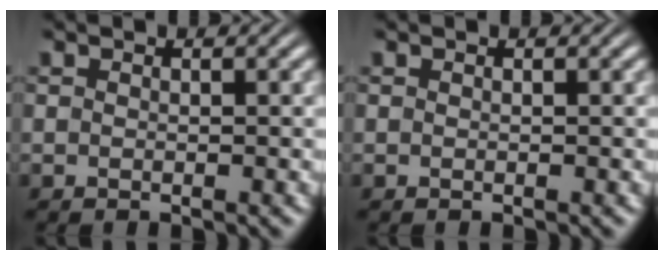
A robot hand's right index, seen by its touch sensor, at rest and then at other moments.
{"total": 0.0}